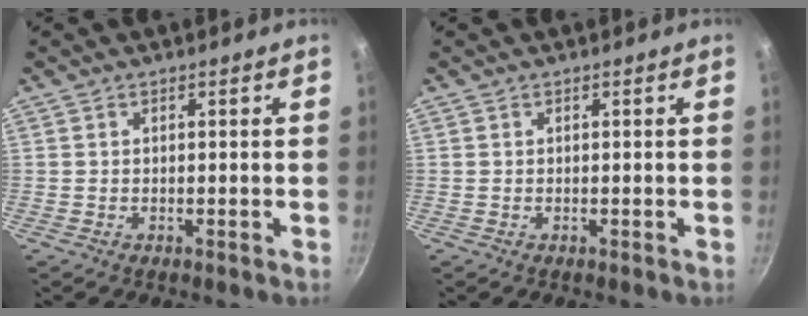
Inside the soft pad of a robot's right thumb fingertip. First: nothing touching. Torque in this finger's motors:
{"motor_torque": [0.00, 0.00, -0.01, 0.00, 0.04]}